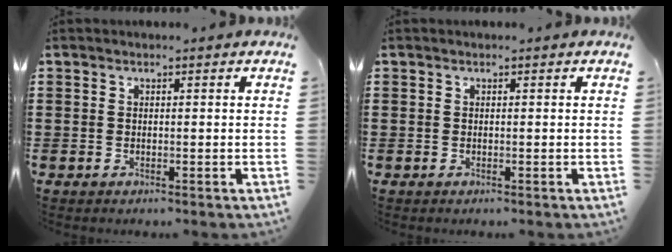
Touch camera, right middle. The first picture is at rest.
{"total": 0.0}